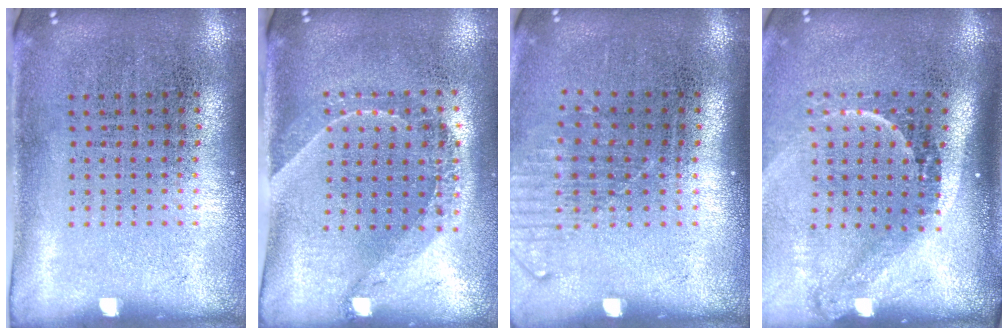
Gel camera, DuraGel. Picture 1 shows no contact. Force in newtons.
{"total": 1.6, "press": 1.3, "slide": 1.0}
{"total": 1.3, "press": 1.1, "slide": 0.8}
{"total": 2.2, "press": 1.4, "slide": 1.7}